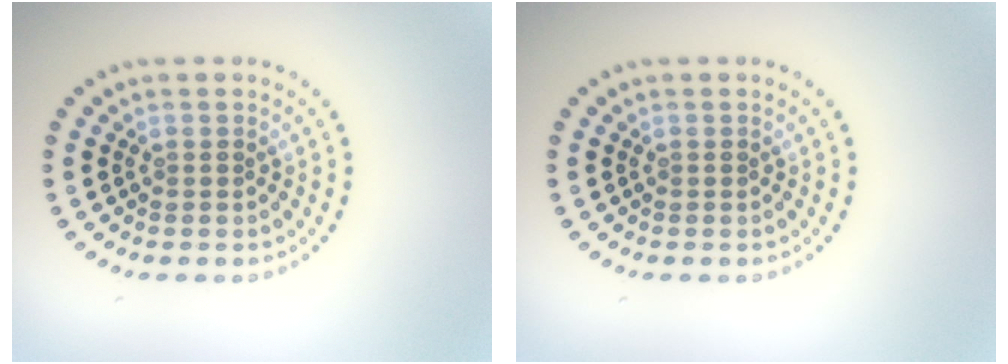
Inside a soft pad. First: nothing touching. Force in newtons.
{"total": 0.0}